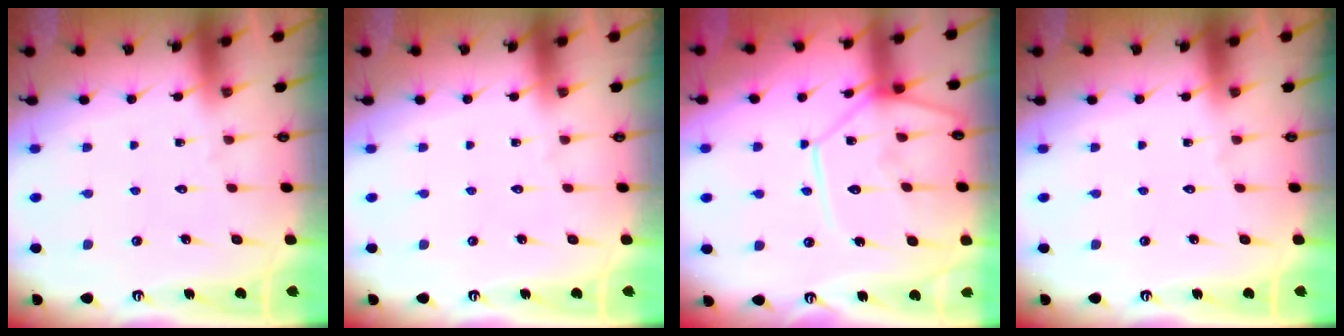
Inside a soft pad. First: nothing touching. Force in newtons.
{"total": 0.0}
{"total": 13.2, "press": 13.1, "slide": 1.6}
{"total": 0.0}